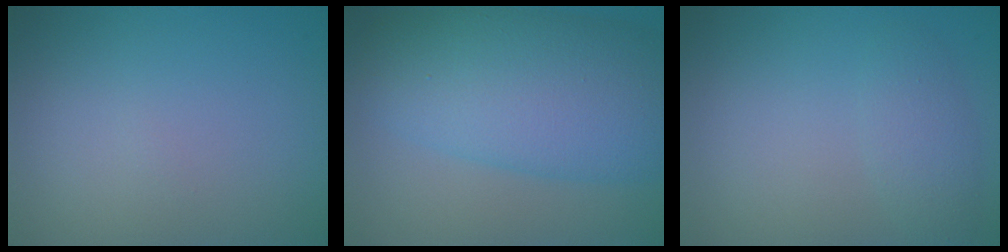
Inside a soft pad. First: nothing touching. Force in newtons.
{"total": 10.4, "press": 10.4, "slide": 0.2}
{"total": 2.0, "press": 2.0, "slide": 0.1}